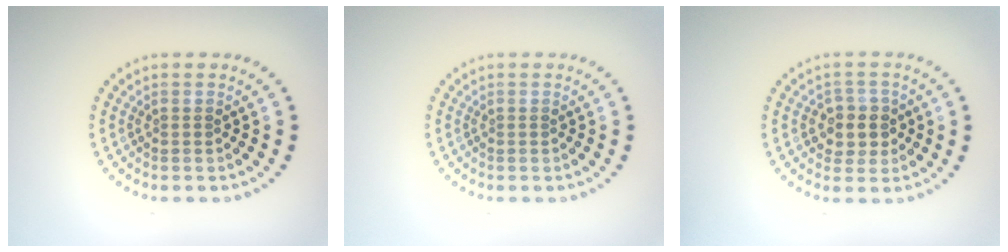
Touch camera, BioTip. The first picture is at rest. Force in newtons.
{"total": 0.0}
{"total": 2.8, "press": 2.6, "slide": 1.0}